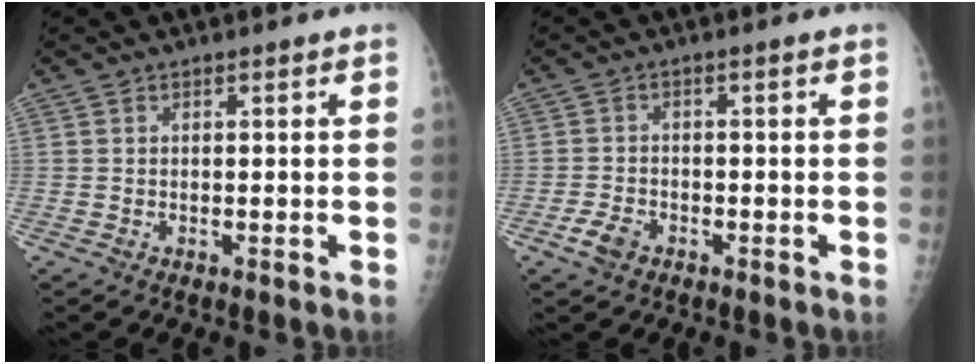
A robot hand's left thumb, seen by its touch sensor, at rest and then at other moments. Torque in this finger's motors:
{"motor_torque": [-0.22, 0.57, 0.14, 0.02, 0.00]}